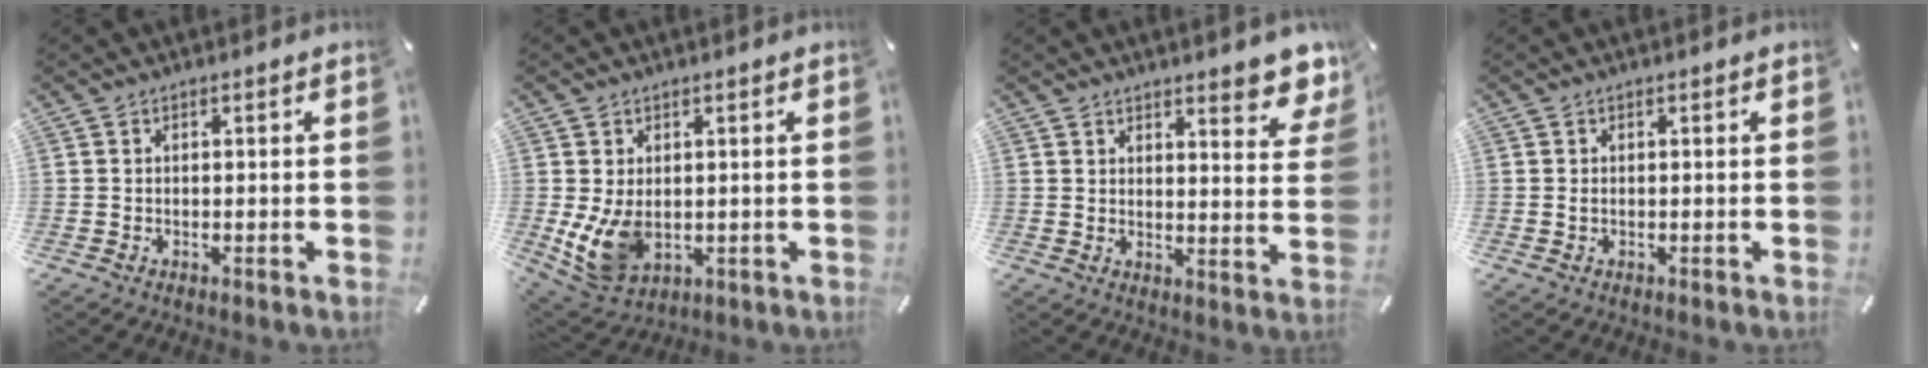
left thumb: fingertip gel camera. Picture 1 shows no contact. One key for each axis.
{"total": 9.4, "fx": -0.1, "fy": 7.0, "fz": 6.2, "tx": -0.134, "ty": -0.007, "tz": 0.002}
{"total": 6.9, "fx": 5.9, "fy": 2.3, "fz": 2.8, "tx": -0.024, "ty": -0.047, "tz": 0.102}
{"total": 0.6, "fx": 0.0, "fy": 0.4, "fz": 0.4, "tx": -0.009, "ty": 0.000, "tz": -0.001}